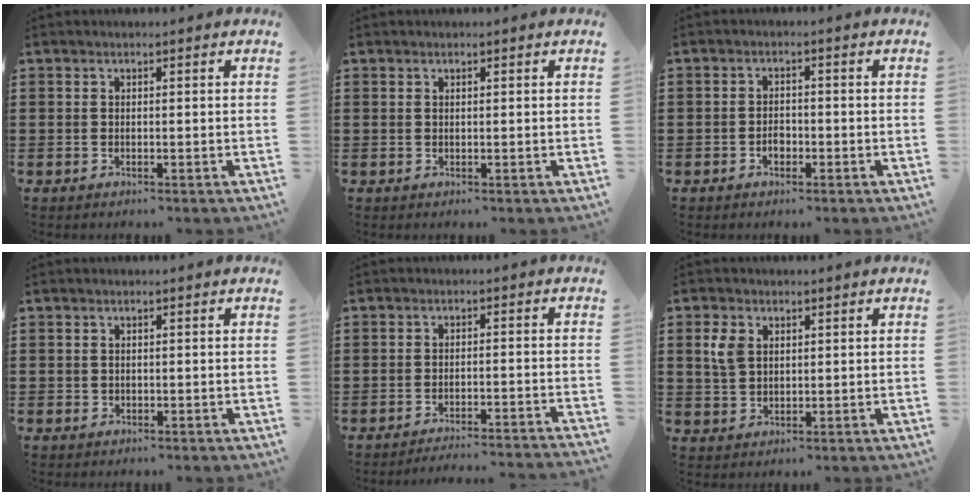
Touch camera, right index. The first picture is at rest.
{"total": 0.0}
{"total": 2.1, "force": [-1.0, 1.4, 1.2], "torque": [-0.025, 0.003, -0.020]}
{"total": 0.6, "force": [0.1, 0.6, 0.1], "torque": [-0.004, 0.004, 0.000]}
{"total": 2.8, "force": [-2.7, -0.3, 0.5], "torque": [-0.011, -0.002, -0.056]}
{"total": 4.0, "force": [1.4, 2.8, 2.5], "torque": [-0.065, 0.009, 0.022]}